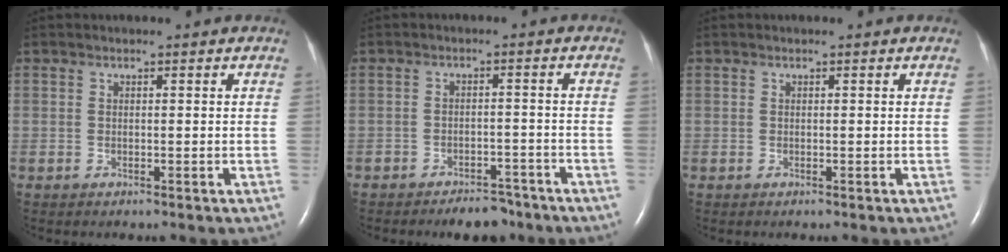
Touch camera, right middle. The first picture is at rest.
{"total": 5.1, "force": [-4.2, 2.2, 1.7], "torque": [-0.021, 0.005, -0.060]}
{"total": 0.0}